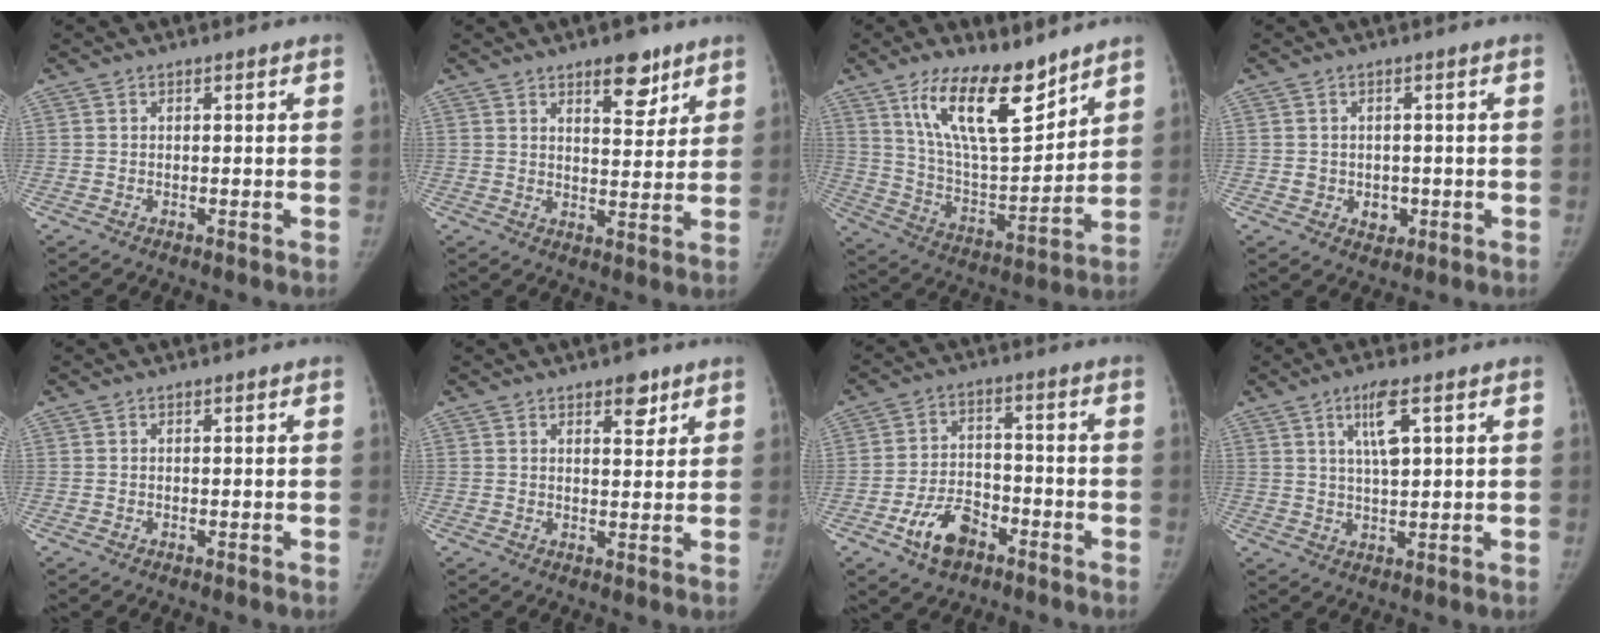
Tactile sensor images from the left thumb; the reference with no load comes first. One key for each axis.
{"total": 7.8, "fx": 5.1, "fy": 3.3, "fz": 4.9, "tx": -0.042, "ty": -0.031, "tz": 0.073}
{"total": 17.8, "fx": 11.8, "fy": 6.2, "fz": 11.8, "tx": -0.165, "ty": -0.076, "tz": 0.222}
{"total": 3.7, "fx": -0.6, "fy": 3.2, "fz": 1.7, "tx": -0.008, "ty": 0.003, "tz": -0.001}
{"total": 0.0}
{"total": 4.3, "fx": 2.7, "fy": 2.0, "fz": 2.7, "tx": -0.019, "ty": -0.015, "tz": 0.038}
{"total": 9.0, "fx": -4.9, "fy": 5.5, "fz": 5.2, "tx": -0.081, "ty": 0.030, "tz": -0.084}
{"total": 6.2, "fx": 2.6, "fy": 1.5, "fz": 5.4, "tx": -0.098, "ty": -0.009, "tz": 0.051}